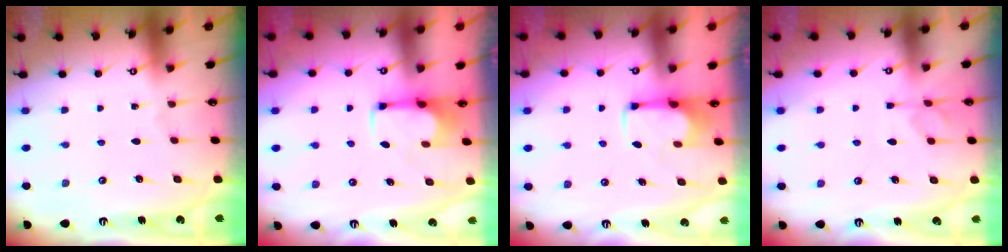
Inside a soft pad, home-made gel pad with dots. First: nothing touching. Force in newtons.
{"total": 2.5, "press": 2.3, "slide": 0.9}
{"total": 2.5, "press": 2.3, "slide": 0.9}
{"total": 2.3, "press": 1.9, "slide": 1.3}